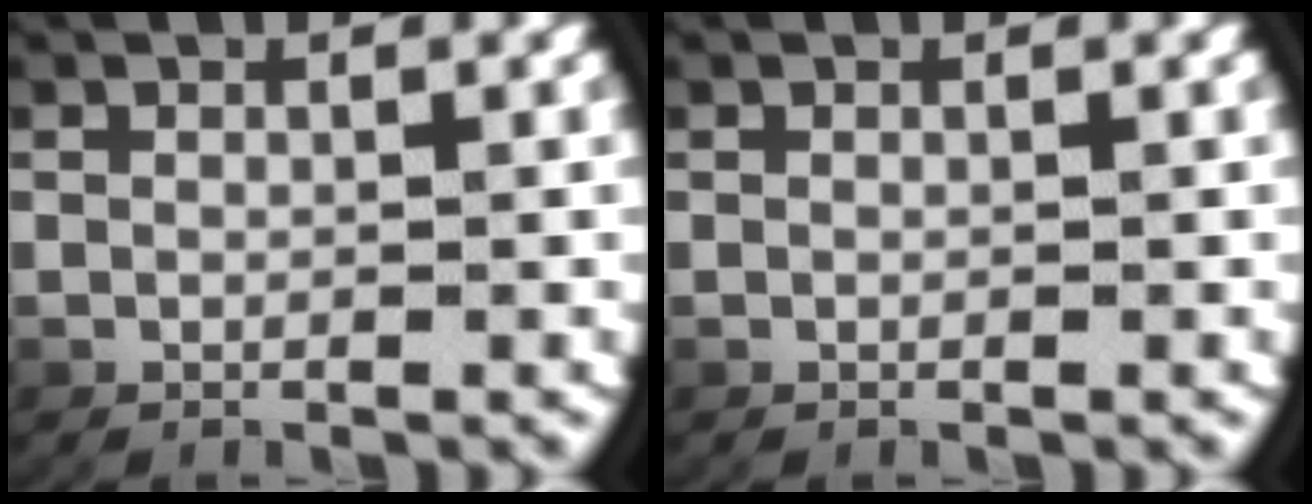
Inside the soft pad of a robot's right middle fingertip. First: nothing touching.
{"total": 0.0}